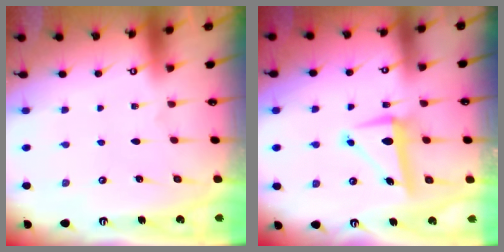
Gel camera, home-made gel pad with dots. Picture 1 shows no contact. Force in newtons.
{"total": 7.2, "press": 7.1, "slide": 1.4}